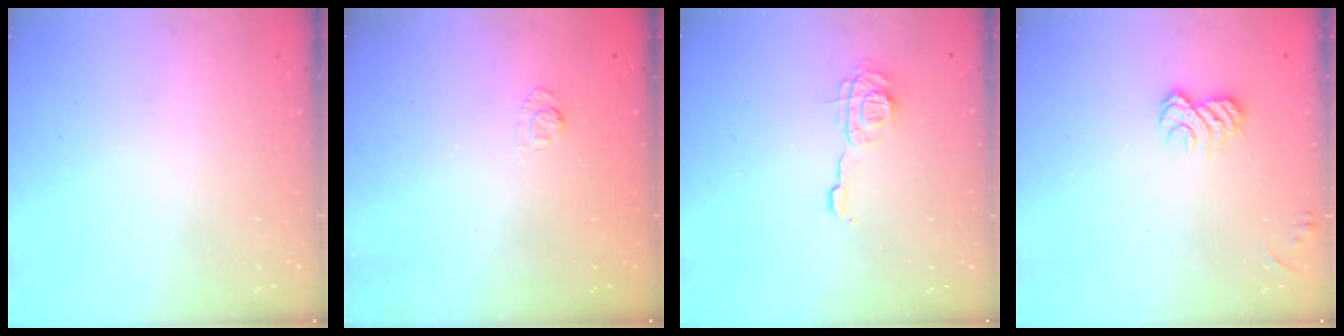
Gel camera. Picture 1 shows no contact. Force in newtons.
{"total": 2.7, "press": 2.3, "slide": 1.5}
{"total": 9.0, "press": 9.0, "slide": 0.4}
{"total": 6.6, "press": 6.6, "slide": 0.9}